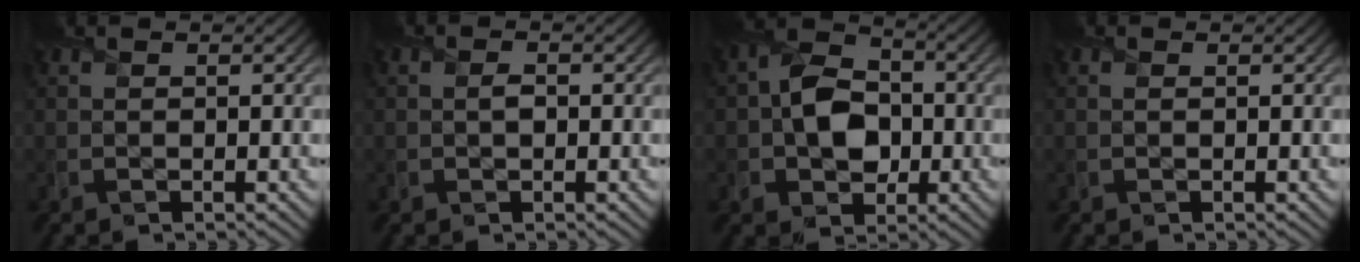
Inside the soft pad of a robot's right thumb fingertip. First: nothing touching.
{"total": 1.1, "force": [-0.1, 0.8, 0.7], "torque": [-0.013, -0.001, -0.005]}
{"total": 7.7, "force": [-0.9, 5.8, 4.9], "torque": [-0.087, 0.005, -0.031]}
{"total": 0.0}